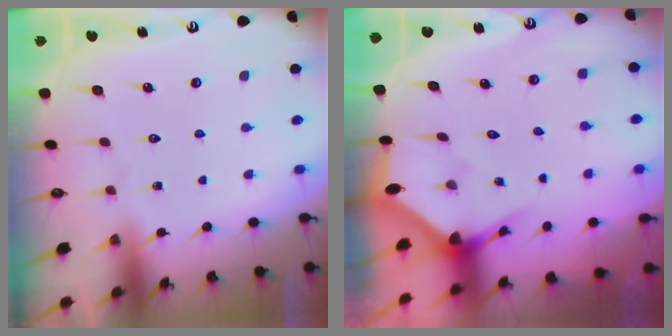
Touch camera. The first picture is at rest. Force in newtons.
{"total": 2.9, "press": 2.9, "slide": 0.2}